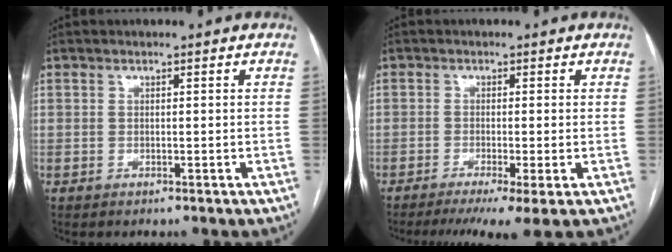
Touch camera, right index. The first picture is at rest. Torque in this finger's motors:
{"motor_torque": [0.90, -0.62, 0.27, 0.05]}